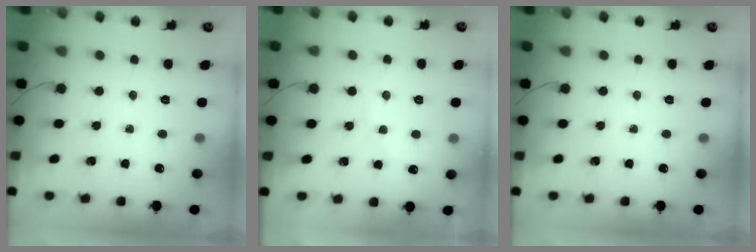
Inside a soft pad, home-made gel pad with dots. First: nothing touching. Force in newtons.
{"total": 7.6, "press": 7.4, "slide": 1.7}
{"total": 0.0}